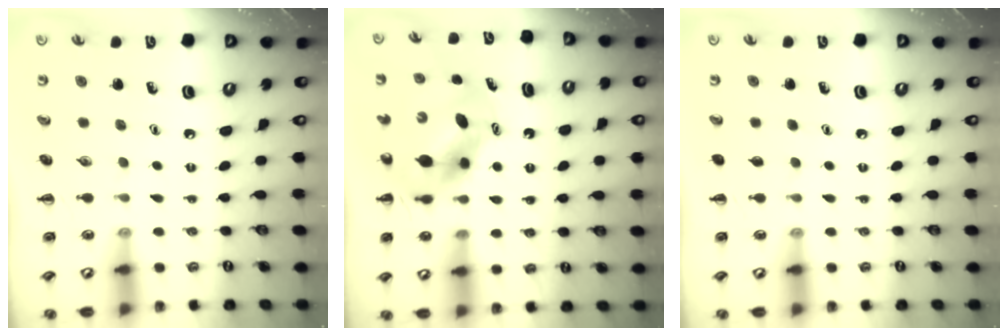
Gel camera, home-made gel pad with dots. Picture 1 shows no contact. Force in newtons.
{"total": 7.2, "press": 7.1, "slide": 1.5}
{"total": 0.0}